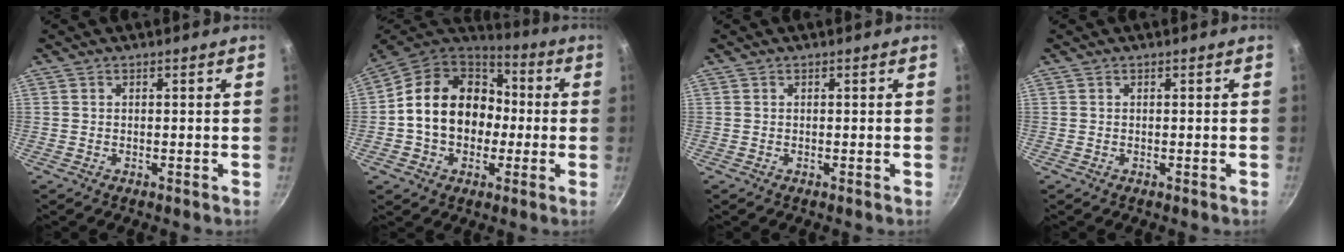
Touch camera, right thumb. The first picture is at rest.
{"total": 19.5, "force": [-0.2, 15.5, 11.8], "torque": [-0.178, 0.046, -0.009]}
{"total": 0.0}
{"total": 0.0}